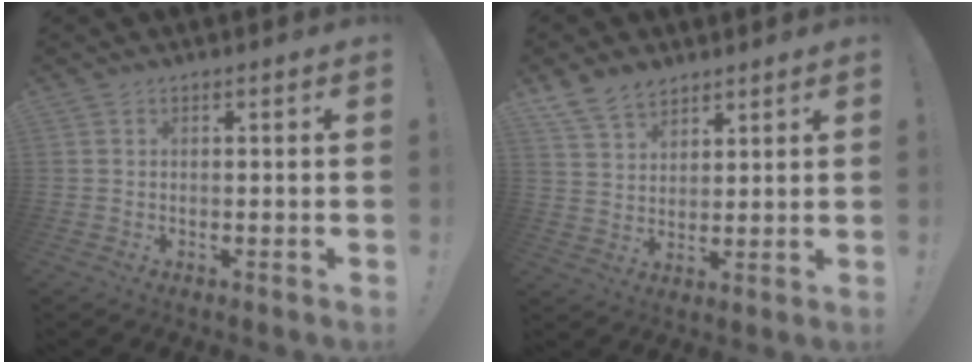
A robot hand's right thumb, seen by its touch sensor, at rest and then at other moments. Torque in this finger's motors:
{"motor_torque": [-0.48, 0.76, 0.63, 0.54, 0.04]}